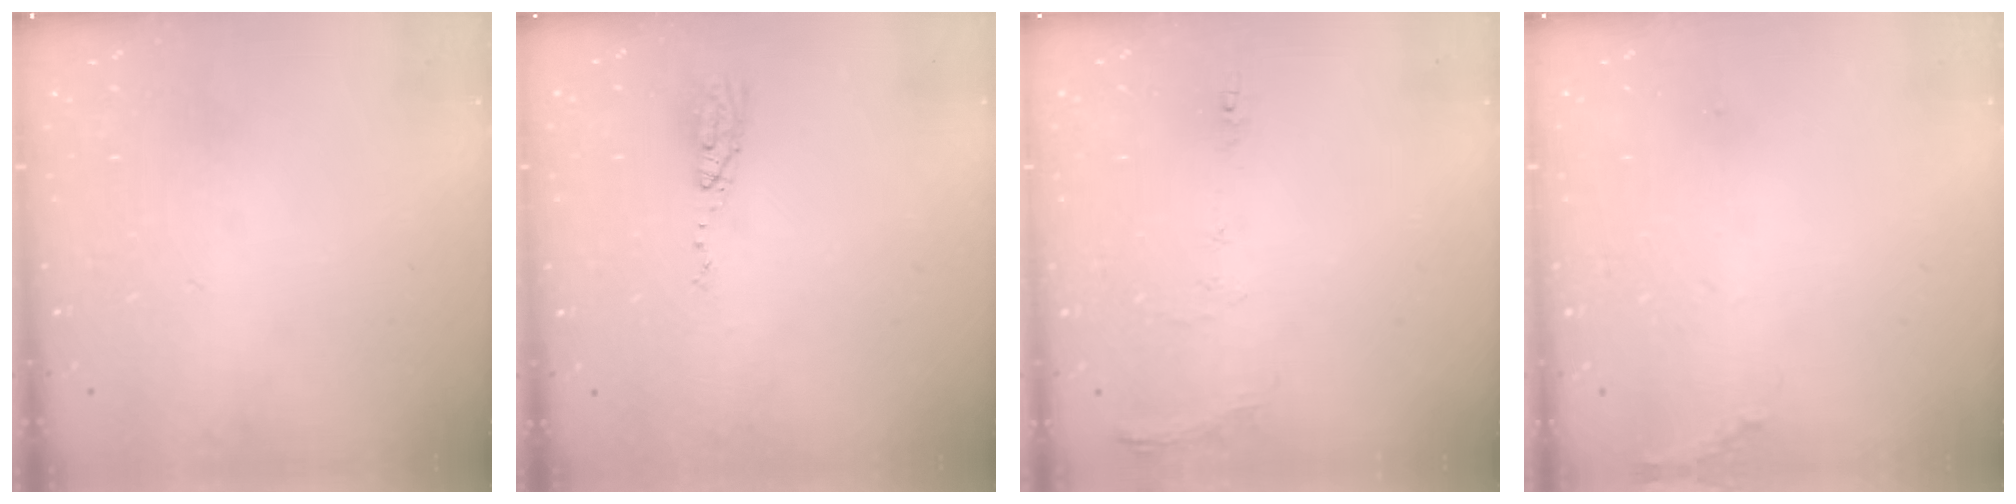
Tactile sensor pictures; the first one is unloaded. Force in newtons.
{"total": 5.0, "press": 4.7, "slide": 1.5}
{"total": 7.4, "press": 7.4, "slide": 0.8}
{"total": 5.2, "press": 4.9, "slide": 1.8}